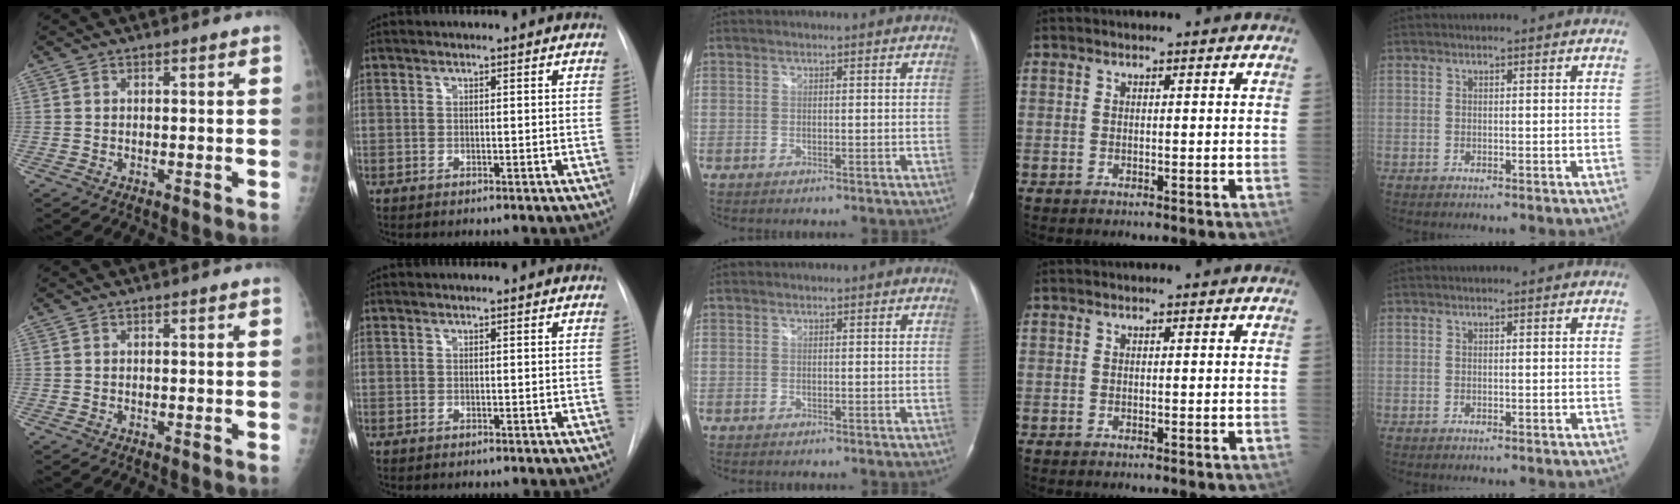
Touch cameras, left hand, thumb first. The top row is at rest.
{}